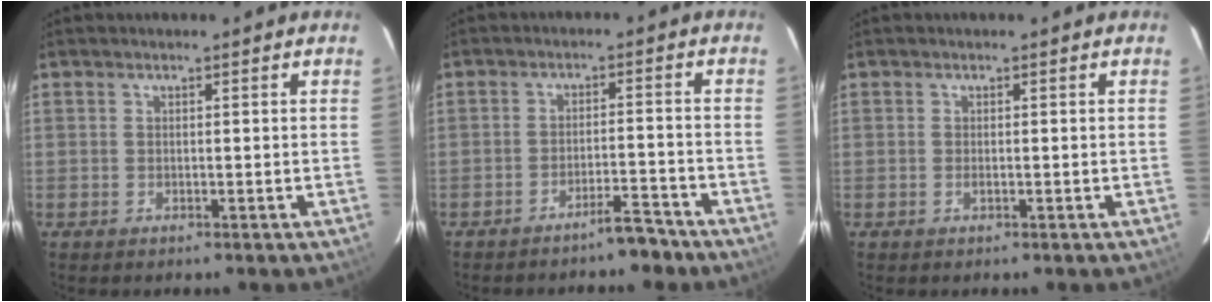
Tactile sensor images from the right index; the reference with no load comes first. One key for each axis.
{"total": 4.9, "fx": -4.2, "fy": 1.2, "fz": 2.1, "tx": -0.043, "ty": 0.012, "tz": -0.055}
{"total": 0.6, "fx": -0.1, "fy": 0.1, "fz": 0.6, "tx": -0.012, "ty": 0.001, "tz": -0.002}